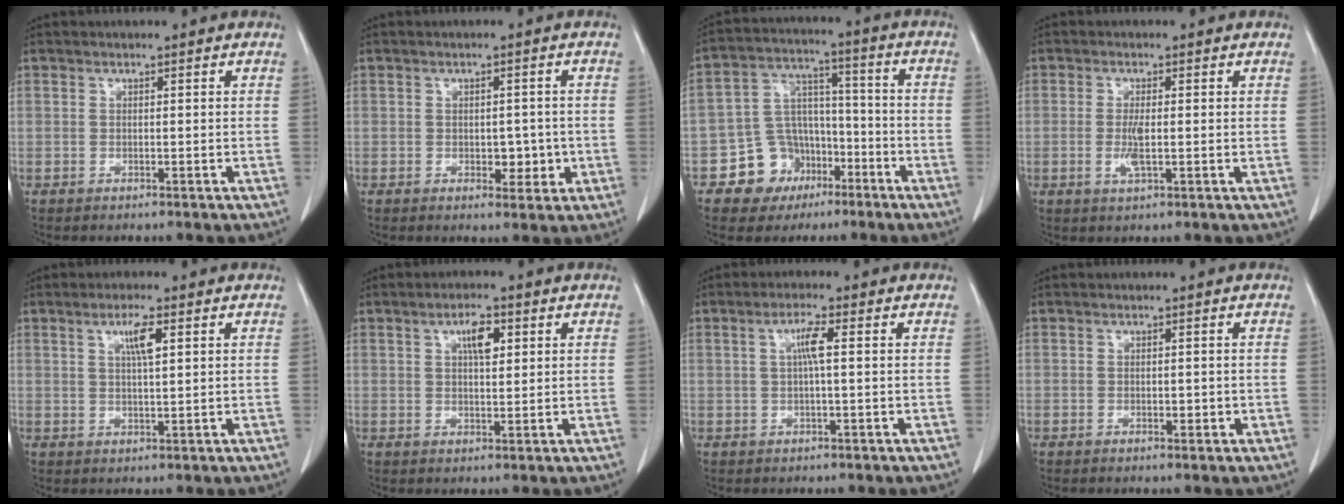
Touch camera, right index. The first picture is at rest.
{"total": 3.5, "force": [-0.7, 2.1, 2.7], "torque": [-0.025, 0.002, -0.003]}
{"total": 9.8, "force": [-5.0, 8.1, 2.3], "torque": [-0.036, 0.037, -0.075]}
{"total": 3.1, "force": [-0.3, 0.7, 3.0], "torque": [-0.062, -0.005, -0.005]}
{"total": 3.8, "force": [1.5, 0.3, 3.5], "torque": [-0.061, -0.001, 0.025]}
{"total": 4.2, "force": [1.6, 1.3, 3.6], "torque": [-0.062, 0.002, 0.026]}
{"total": 3.3, "force": [0.6, 0.3, 3.2], "torque": [-0.060, 0.005, 0.010]}
{"total": 1.2, "force": [-0.2, 0.7, 0.9], "torque": [-0.012, 0.000, -0.001]}